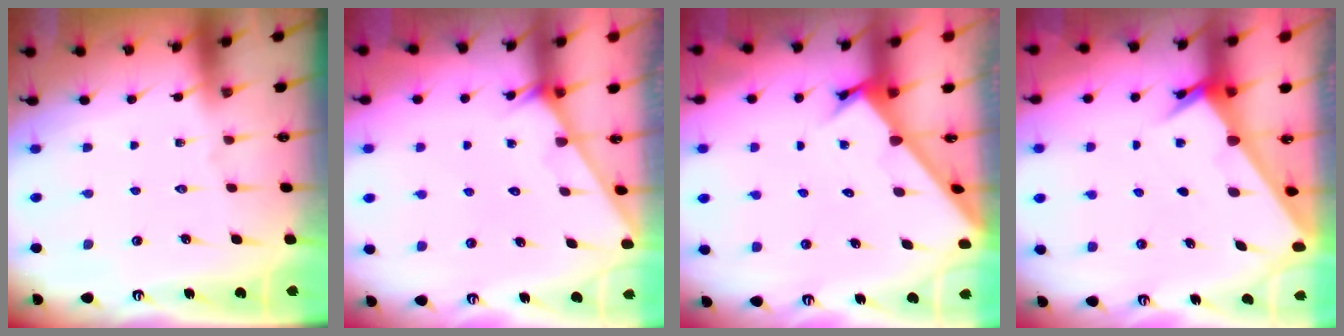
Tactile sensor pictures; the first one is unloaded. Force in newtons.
{"total": 1.4, "press": 1.4, "slide": 0.1}
{"total": 2.9, "press": 2.9, "slide": 0.2}
{"total": 2.7, "press": 2.7, "slide": 0.2}